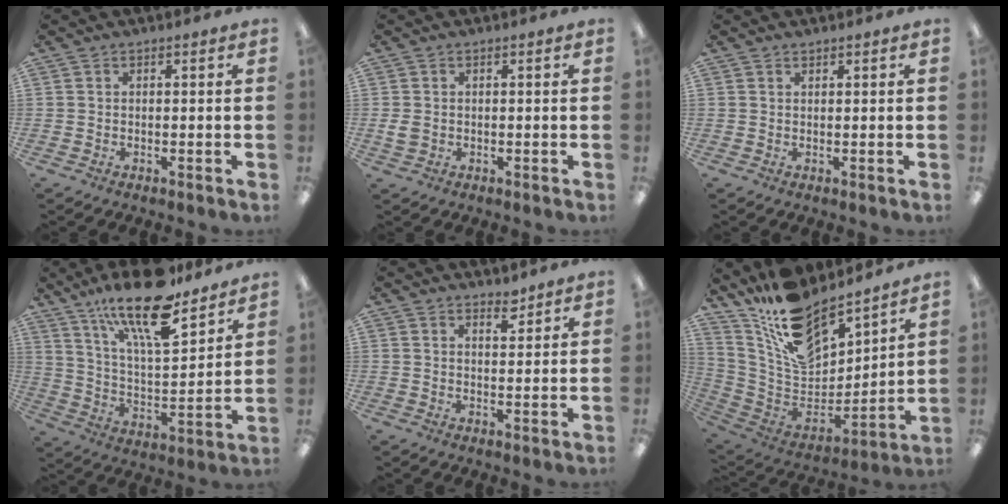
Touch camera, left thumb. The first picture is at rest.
{"total": 2.6, "force": [0.2, 2.1, 1.4], "torque": [-0.017, 0.003, 0.002]}
{"total": 0.9, "force": [0.8, 0.3, 0.0], "torque": [-0.001, -0.001, 0.016]}
{"total": 21.1, "force": [15.2, 6.5, 13.1], "torque": [-0.218, -0.093, 0.254]}
{"total": 3.4, "force": [3.0, 1.3, 1.0], "torque": [0.000, -0.020, 0.050]}
{"total": 18.1, "force": [14.3, 7.5, 8.1], "torque": [-0.162, -0.104, 0.261]}